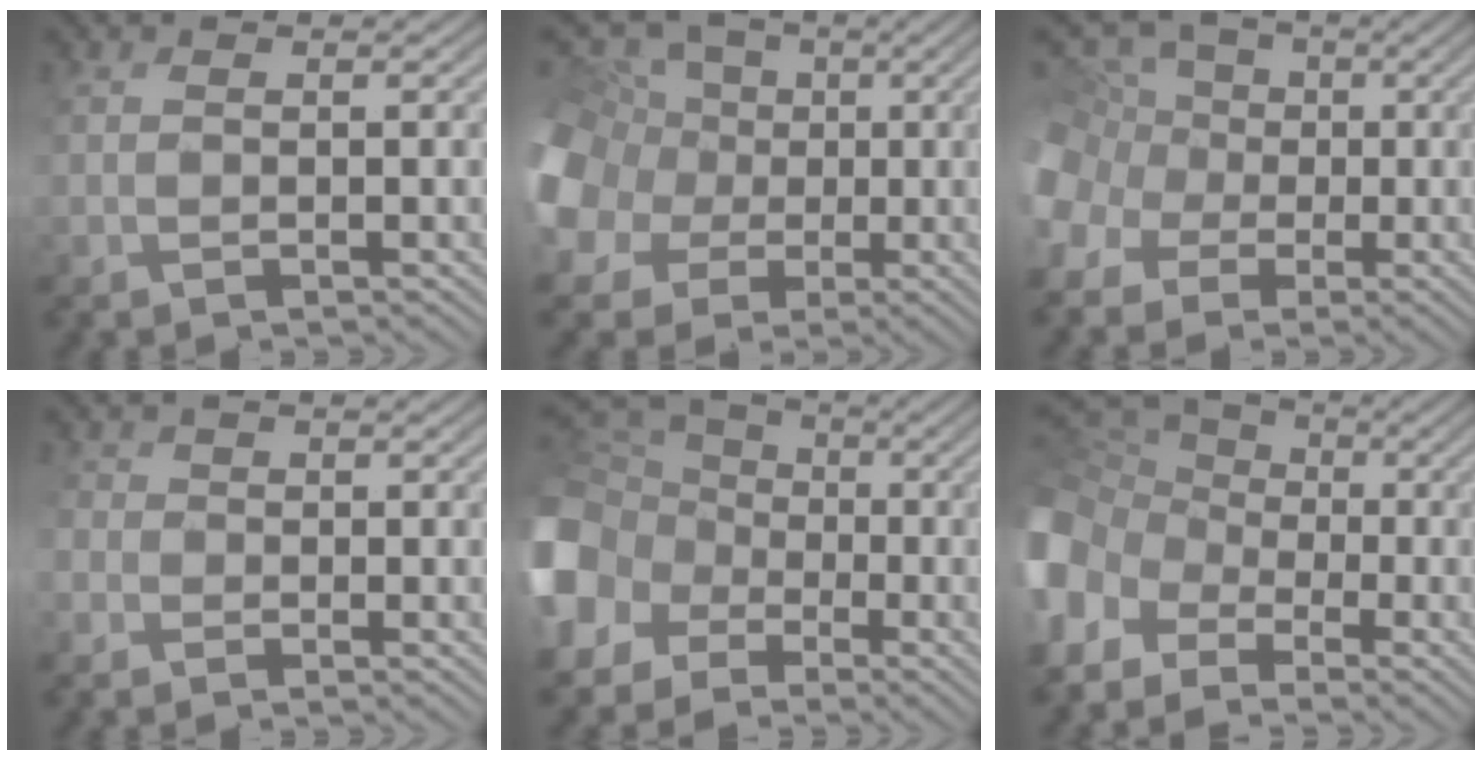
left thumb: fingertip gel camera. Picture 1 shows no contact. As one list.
[{"total": 10.9, "force": [0.1, 10.2, 3.6], "torque": [-0.173, 0.008, -0.007]}, {"total": 9.5, "force": [-2.8, 8.6, 2.9], "torque": [-0.132, -0.001, -0.068]}, {"total": 2.2, "force": [-1.8, 0.8, -0.9], "torque": [0.004, -0.008, -0.021]}, {"total": 12.3, "force": [-4.3, 10.4, 4.9], "torque": [-0.194, -0.027, -0.079]}, {"total": 12.1, "force": [-5.6, 9.3, 5.4], "torque": [-0.197, -0.027, -0.082]}]